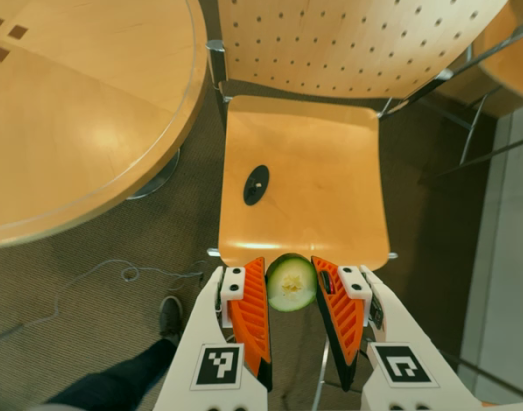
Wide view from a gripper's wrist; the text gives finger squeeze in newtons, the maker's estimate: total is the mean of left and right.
{"total": 6.3, "left": 6.1, "right": 6.4}